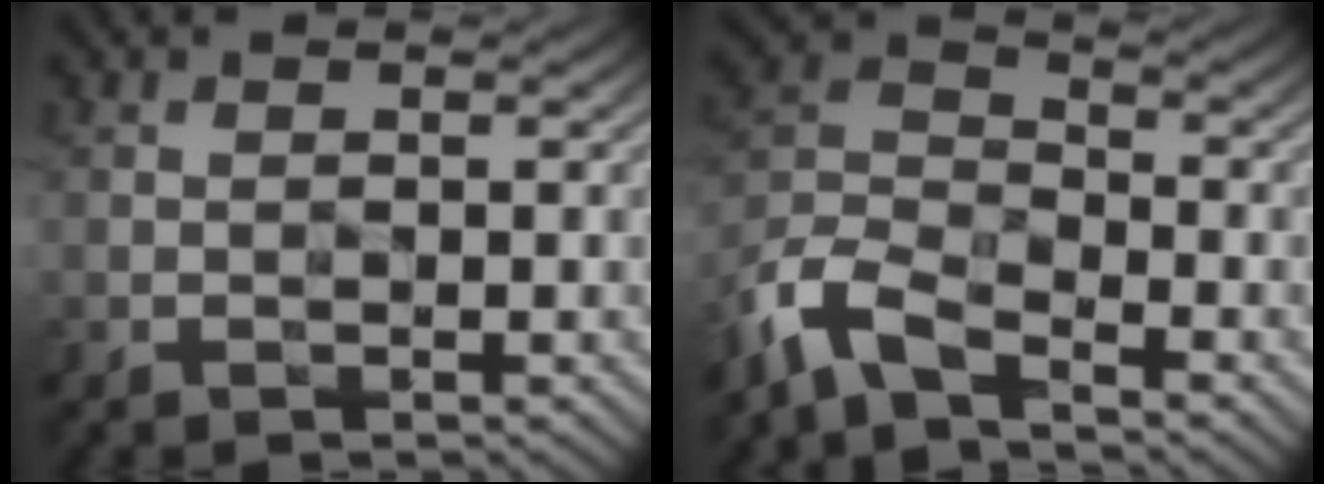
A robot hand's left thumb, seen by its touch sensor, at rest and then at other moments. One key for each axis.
{"total": 8.5, "fx": -6.5, "fy": 2.8, "fz": 4.7, "tx": -0.113, "ty": -0.004, "tz": -0.153}